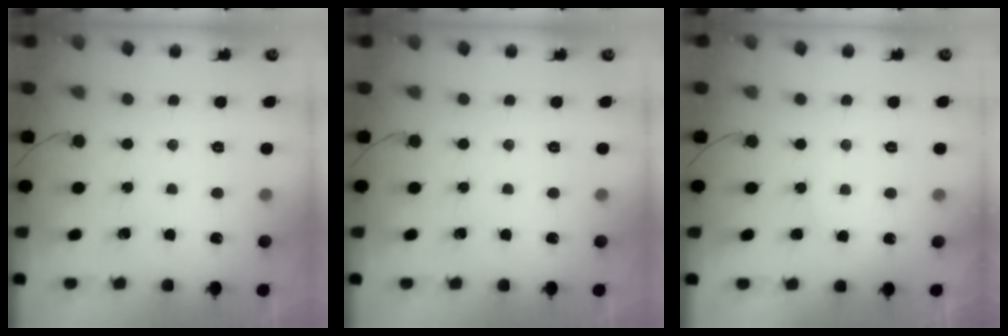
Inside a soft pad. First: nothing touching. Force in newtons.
{"total": 0.0}
{"total": 2.6, "press": 2.5, "slide": 0.6}